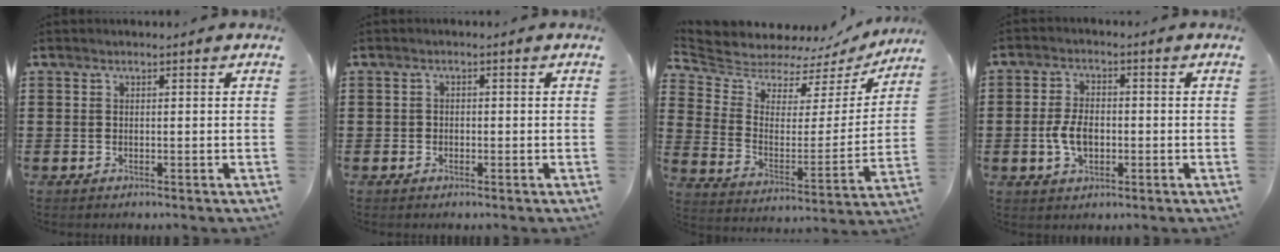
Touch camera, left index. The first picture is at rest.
{"total": 1.0, "force": [-0.5, 0.8, 0.2], "torque": [-0.007, 0.002, -0.012]}
{"total": 6.6, "force": [6.5, 1.2, 0.2], "torque": [-0.049, -0.061, 0.108]}
{"total": 5.1, "force": [-0.9, 3.0, 4.1], "torque": [-0.094, -0.001, -0.022]}